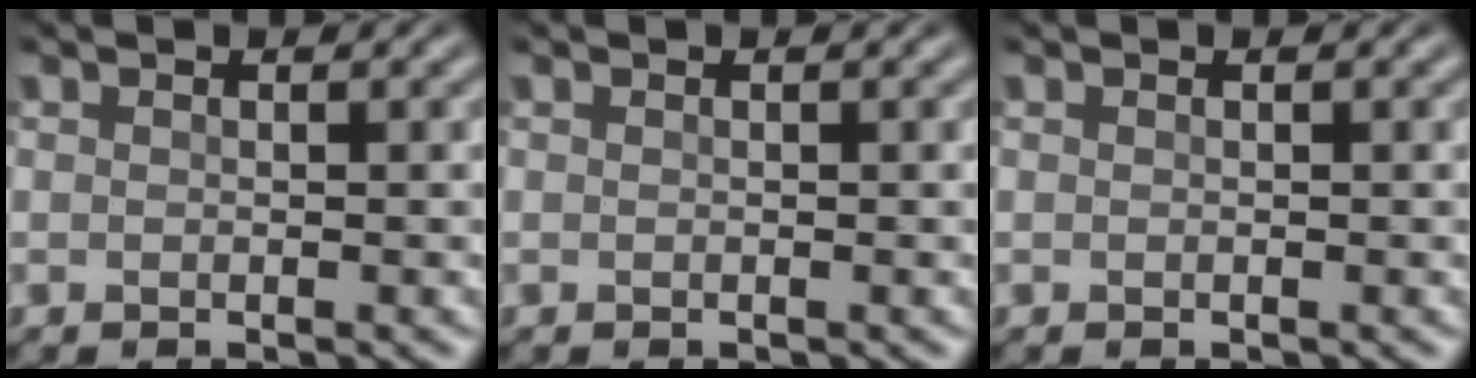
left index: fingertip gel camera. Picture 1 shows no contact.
{"total": 0.0}
{"total": 0.0}